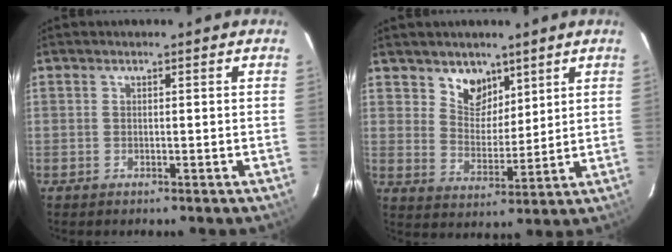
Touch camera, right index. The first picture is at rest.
{"total": 6.8, "force": [4.8, 4.5, 1.9], "torque": [-0.021, -0.006, 0.090]}